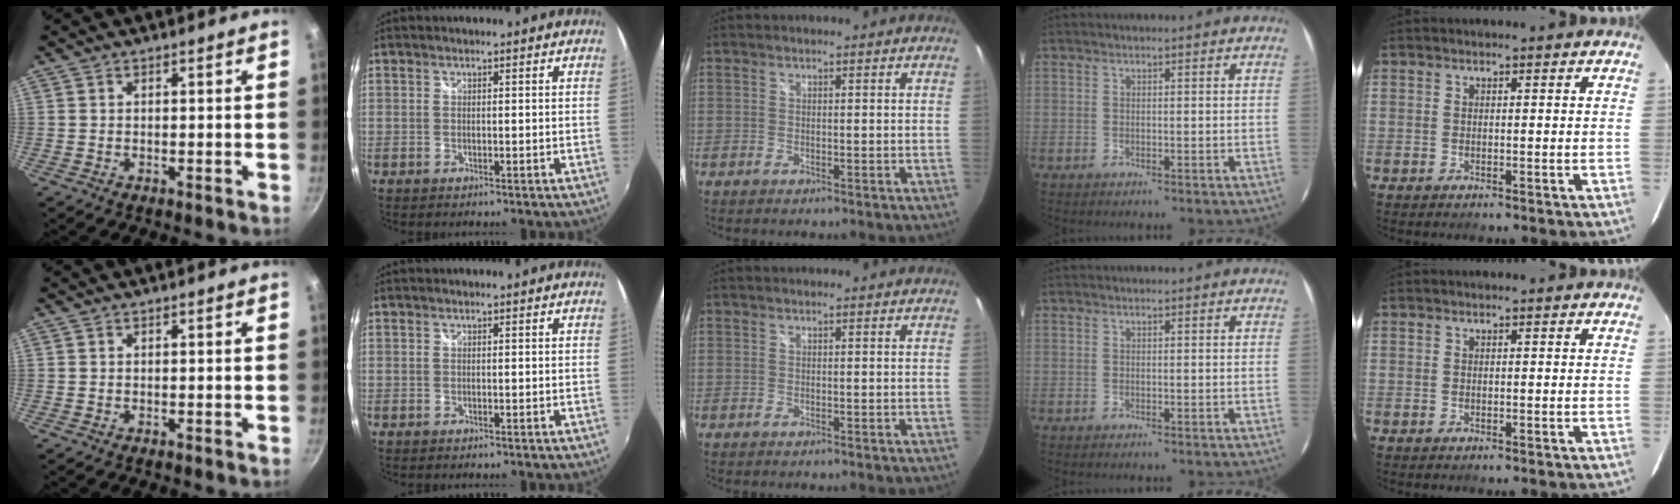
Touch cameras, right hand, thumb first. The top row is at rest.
{}